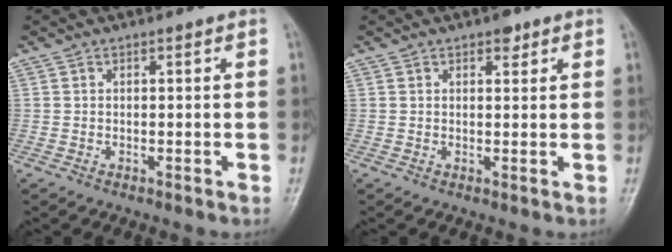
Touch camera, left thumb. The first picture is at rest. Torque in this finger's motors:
{"motor_torque": [0.53, 0.12, 0.12, -0.40, 0.10]}